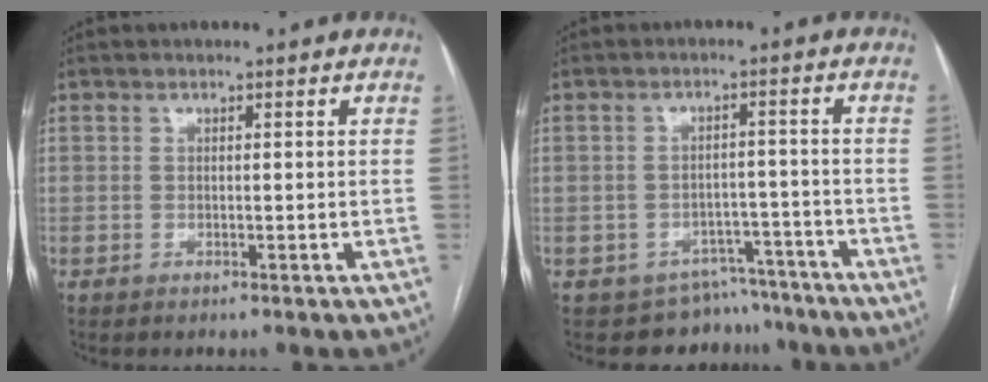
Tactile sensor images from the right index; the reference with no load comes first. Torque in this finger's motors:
{"motor_torque": [-0.01, -0.04, 0.02, 0.00]}